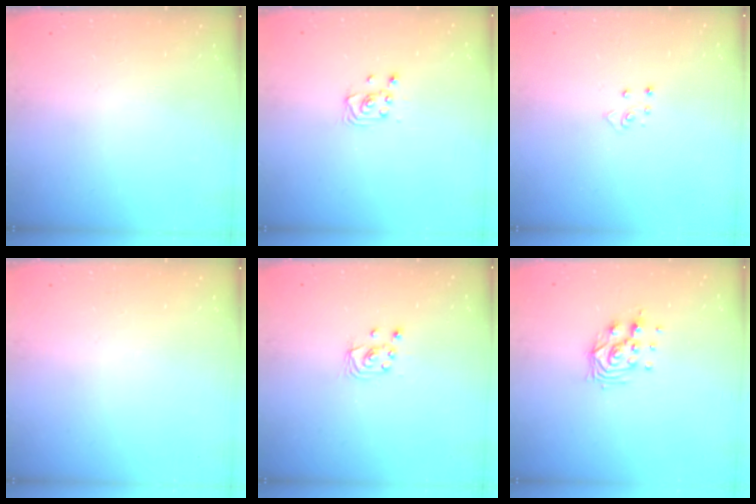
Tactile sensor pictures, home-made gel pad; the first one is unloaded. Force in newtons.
{"total": 2.6, "press": 2.6, "slide": 0.2}
{"total": 4.1, "press": 4.1, "slide": 0.4}
{"total": 0.0}
{"total": 2.4, "press": 2.4, "slide": 0.2}
{"total": 9.5, "press": 9.5, "slide": 0.7}